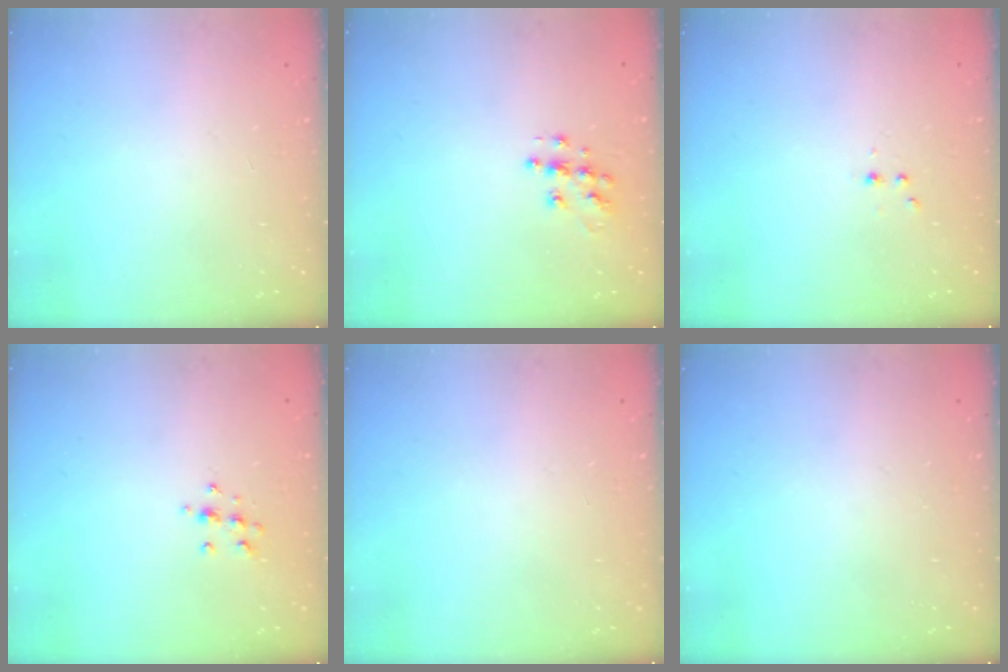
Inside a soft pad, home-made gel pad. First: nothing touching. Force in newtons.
{"total": 8.8, "press": 8.8, "slide": 0.4}
{"total": 2.3, "press": 2.1, "slide": 0.9}
{"total": 8.5, "press": 8.4, "slide": 0.8}
{"total": 0.0}
{"total": 0.0}